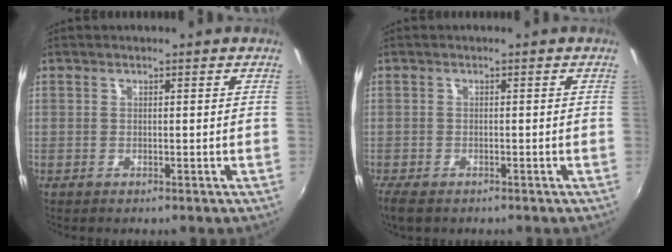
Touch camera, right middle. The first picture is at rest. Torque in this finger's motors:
{"motor_torque": [0.52, -0.61, 0.17, 0.03]}